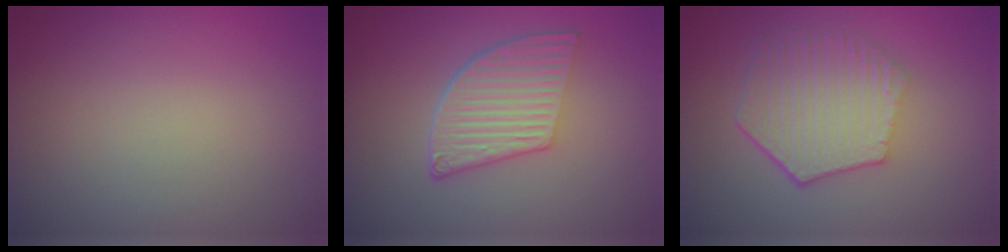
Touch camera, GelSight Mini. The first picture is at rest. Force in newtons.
{"total": 5.9, "press": 4.3, "slide": 4.0}
{"total": 5.7, "press": 4.3, "slide": 3.8}